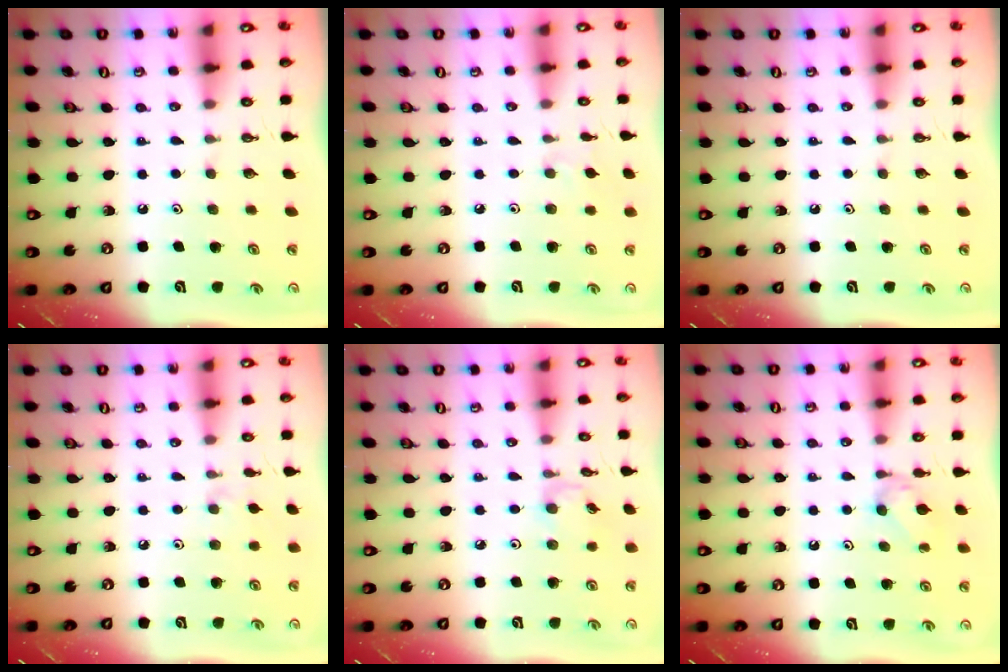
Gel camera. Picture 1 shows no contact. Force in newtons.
{"total": 2.6, "press": 2.6, "slide": 0.5}
{"total": 0.0}
{"total": 1.1, "press": 1.0, "slide": 0.4}
{"total": 3.3, "press": 3.3, "slide": 0.3}
{"total": 4.5, "press": 4.5, "slide": 0.5}